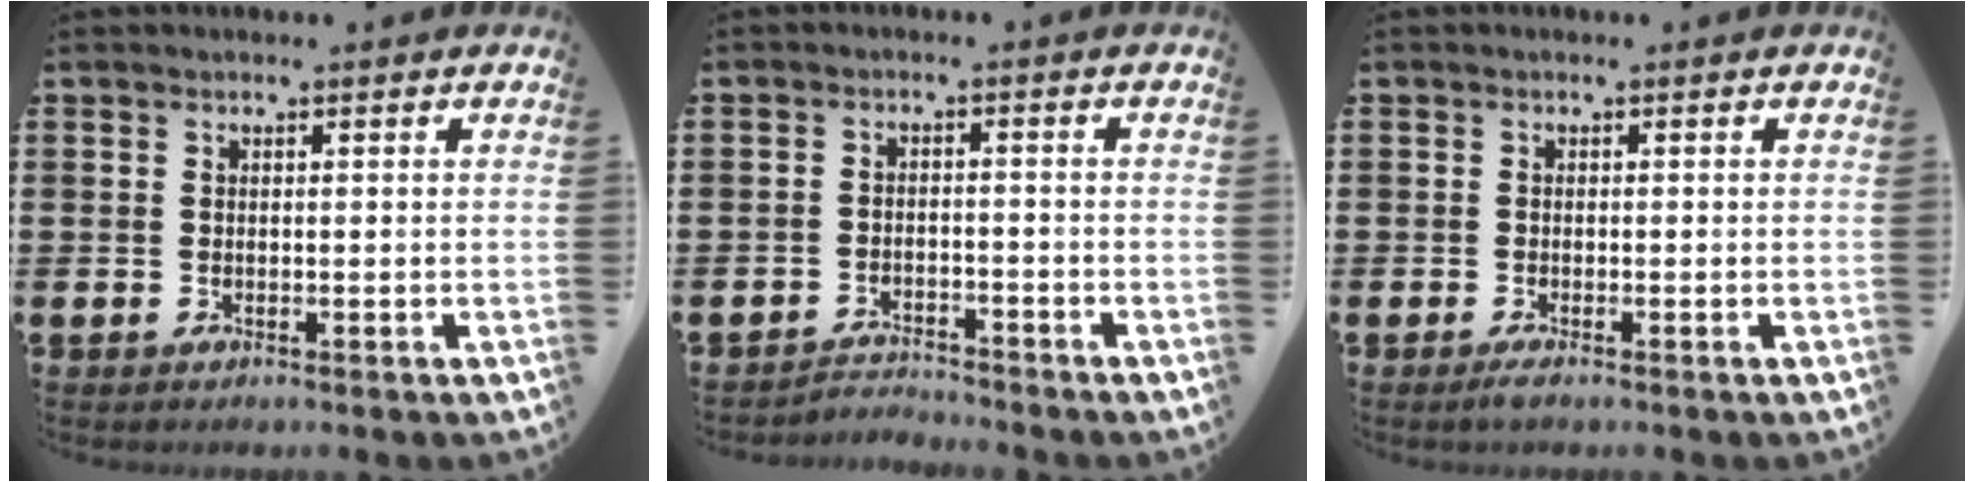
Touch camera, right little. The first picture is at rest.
{"total": 2.4, "force": [-2.3, 0.0, -0.3], "torque": [-0.003, 0.003, -0.052]}
{"total": 1.1, "force": [-0.6, 0.1, 0.9], "torque": [-0.015, -0.002, -0.011]}